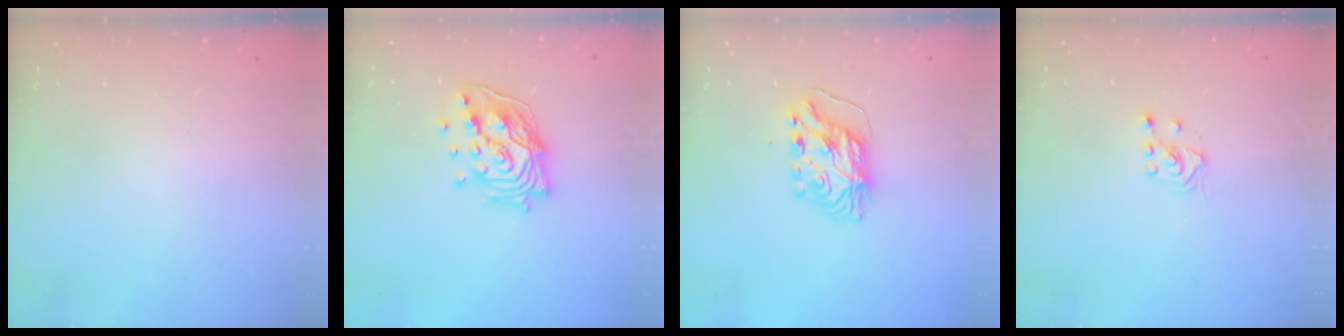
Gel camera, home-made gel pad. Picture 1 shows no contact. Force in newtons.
{"total": 17.0, "press": 16.1, "slide": 5.5}
{"total": 9.3, "press": 9.3, "slide": 0.9}
{"total": 2.6, "press": 2.4, "slide": 0.8}